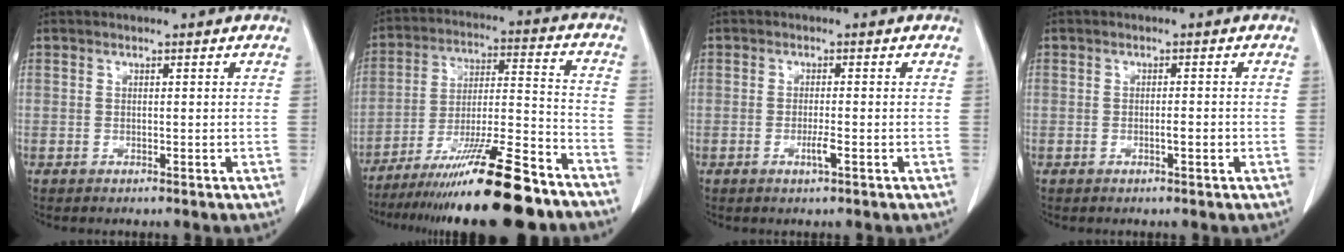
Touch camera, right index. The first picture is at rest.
{"total": 19.9, "force": [-15.7, 0.6, 12.2], "torque": [-0.193, -0.015, -0.260]}
{"total": 1.9, "force": [-0.8, 0.0, 1.7], "torque": [-0.033, -0.003, -0.014]}
{"total": 1.2, "force": [-0.5, 0.2, 1.1], "torque": [-0.020, 0.001, -0.008]}